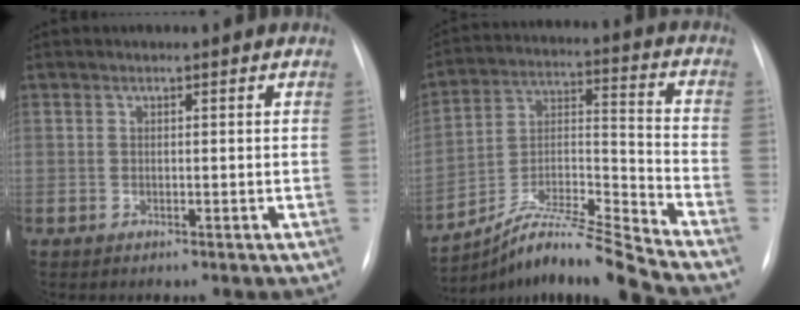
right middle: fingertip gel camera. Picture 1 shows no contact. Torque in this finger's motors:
{"motor_torque": [0.58, -1.35, -0.09, 0.01]}